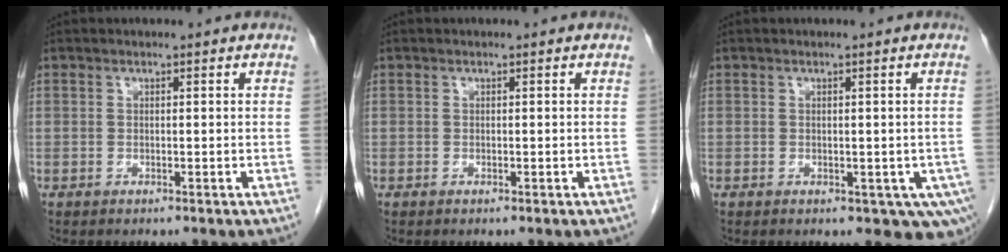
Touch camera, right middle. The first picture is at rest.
{"total": 0.0}
{"total": 6.4, "force": [-2.6, 3.8, 4.4], "torque": [-0.031, -0.009, -0.032]}